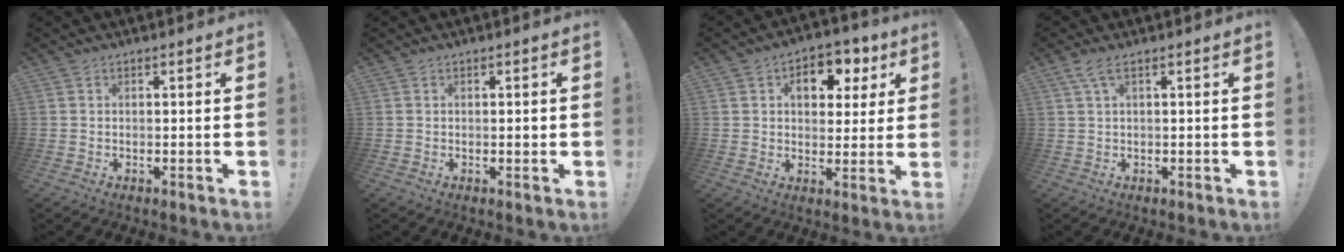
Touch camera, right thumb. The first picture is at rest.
{"total": 1.0, "force": [-0.1, 0.4, 0.9], "torque": [-0.017, 0.002, -0.003]}
{"total": 9.8, "force": [3.7, 6.8, 5.9], "torque": [-0.070, -0.011, 0.064]}
{"total": 3.2, "force": [1.5, 0.5, 2.8], "torque": [-0.059, -0.001, 0.027]}